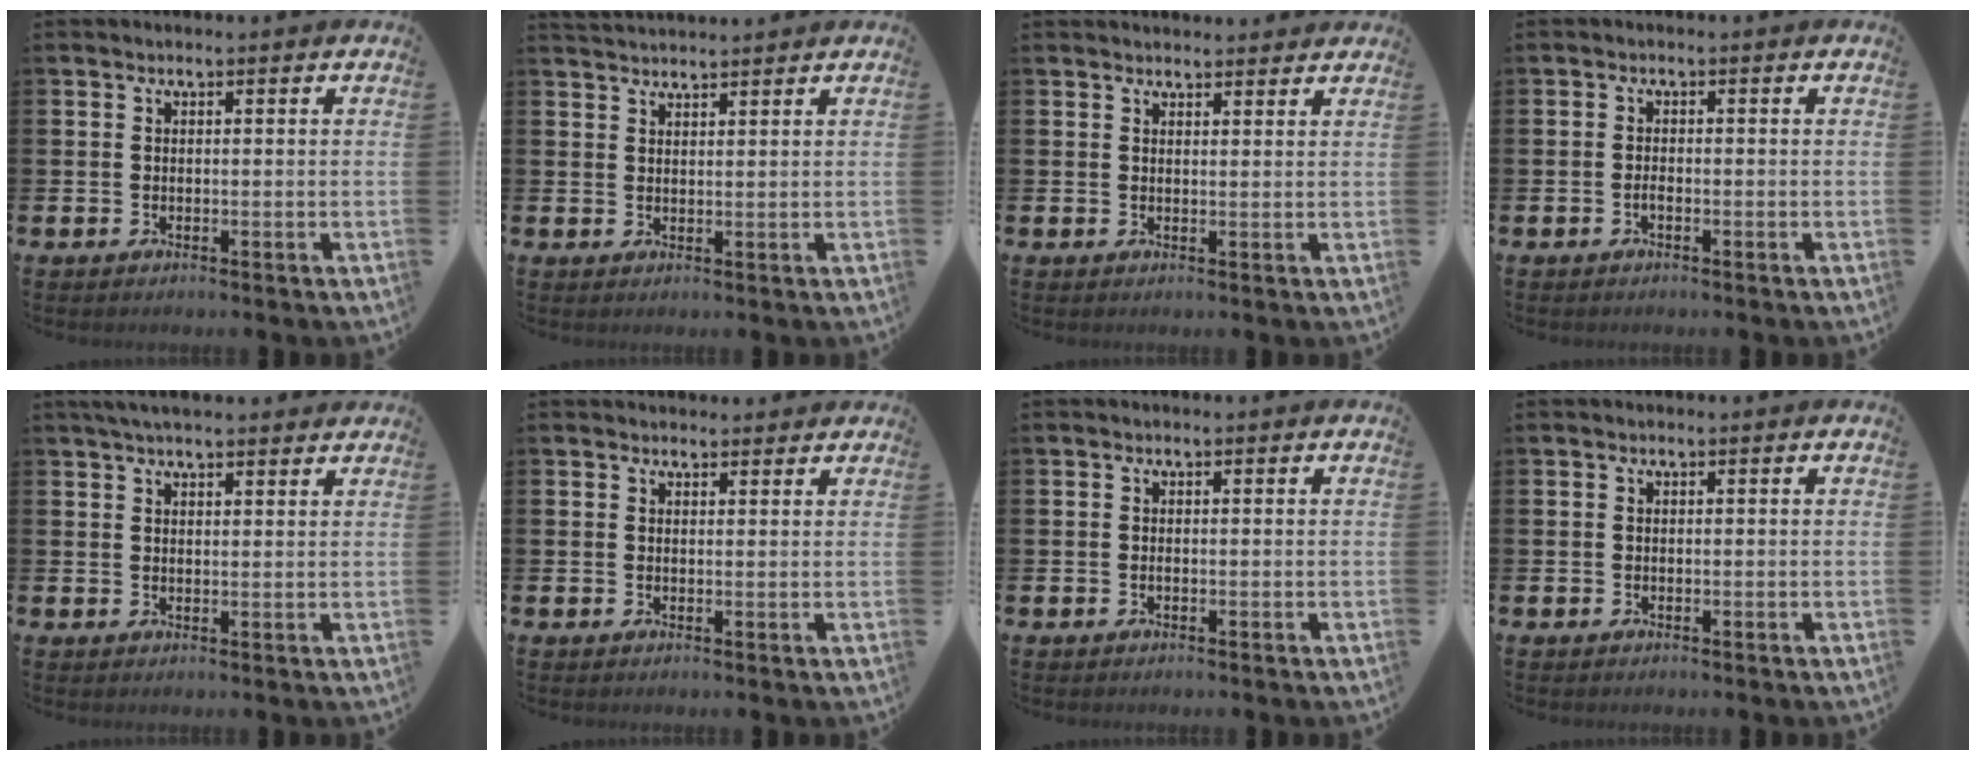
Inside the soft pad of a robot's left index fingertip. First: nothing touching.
{"total": 2.3, "force": [2.3, 0.2, 0.1], "torque": [-0.003, -0.009, 0.043]}
{"total": 2.1, "force": [2.1, 0.3, -0.1], "torque": [0.012, -0.012, 0.035]}
{"total": 0.9, "force": [-0.5, 0.2, 0.6], "torque": [-0.015, -0.002, -0.009]}
{"total": 3.4, "force": [3.0, 0.7, 1.3], "torque": [-0.028, -0.004, 0.055]}
{"total": 1.5, "force": [1.5, 0.4, -0.1], "torque": [0.012, -0.004, 0.025]}
{"total": 0.0}
{"total": 0.0}